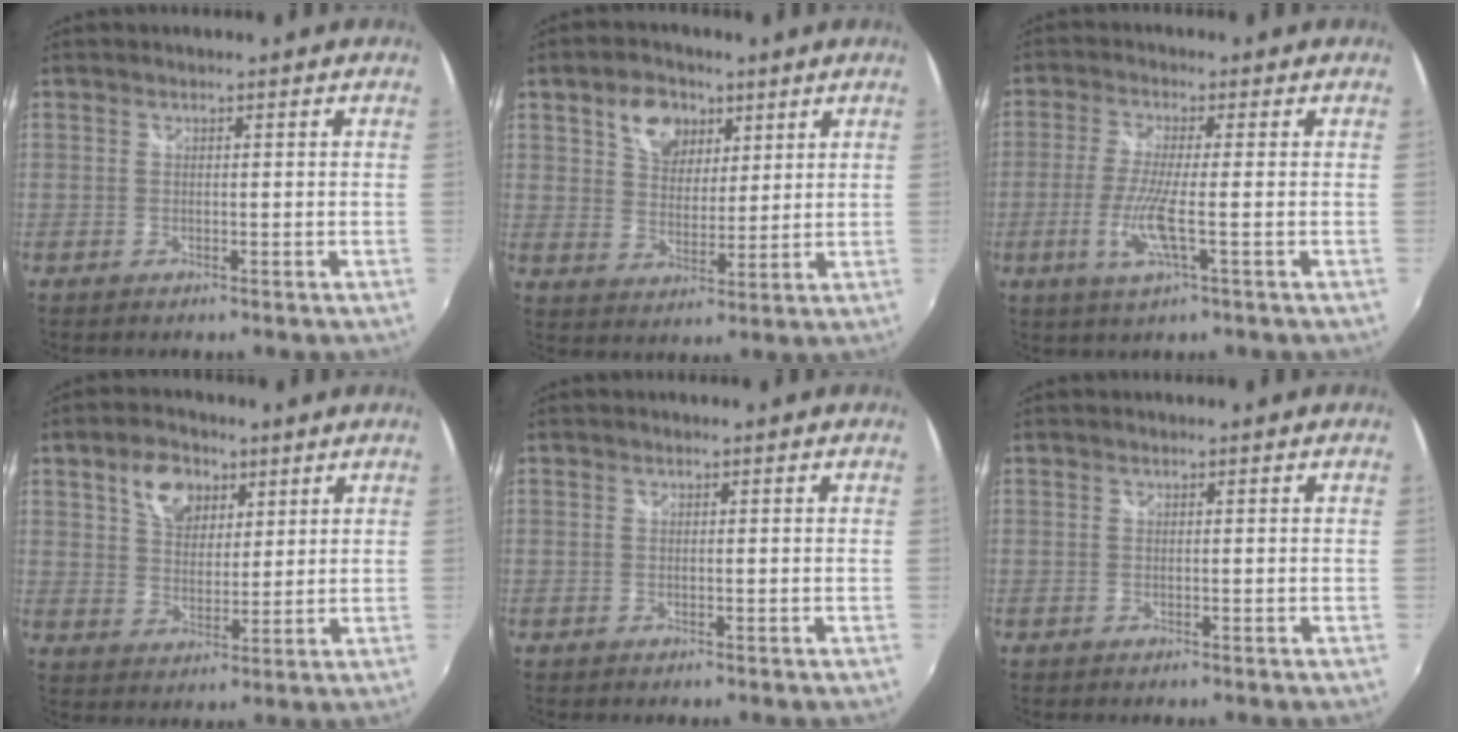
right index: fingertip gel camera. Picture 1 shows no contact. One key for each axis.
{"total": 8.9, "fx": 4.7, "fy": 6.2, "fz": 4.5, "tx": -0.078, "ty": 0.019, "tz": 0.083}
{"total": 7.0, "fx": -1.9, "fy": 0.3, "fz": 6.7, "tx": -0.145, "ty": -0.011, "tz": -0.040}
{"total": 8.6, "fx": 4.4, "fy": 5.7, "fz": 4.7, "tx": -0.079, "ty": 0.019, "tz": 0.078}
{"total": 0.0}
{"total": 0.0}